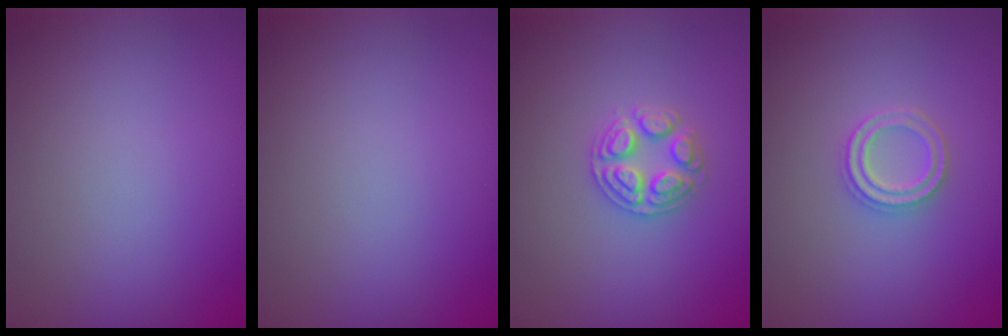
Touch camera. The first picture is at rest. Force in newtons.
{"total": 0.0}
{"total": 2.5, "press": 2.5, "slide": 0.4}
{"total": 2.2, "press": 2.2, "slide": 0.5}